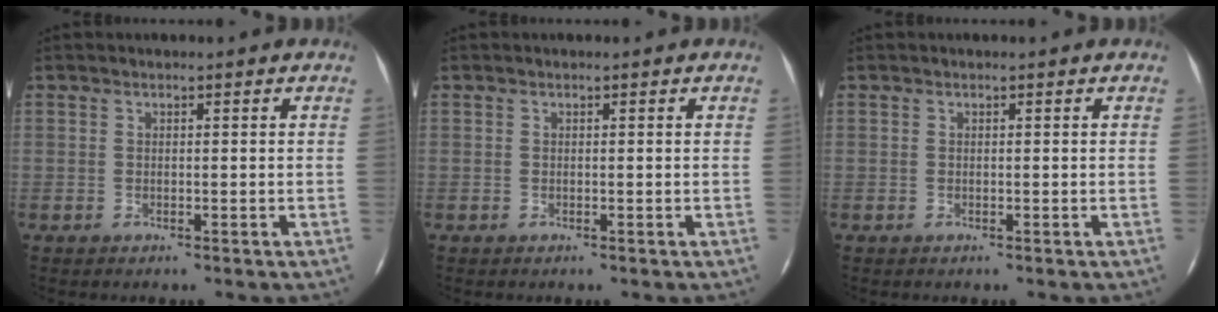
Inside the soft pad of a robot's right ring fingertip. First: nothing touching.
{"total": 0.0}
{"total": 0.0}